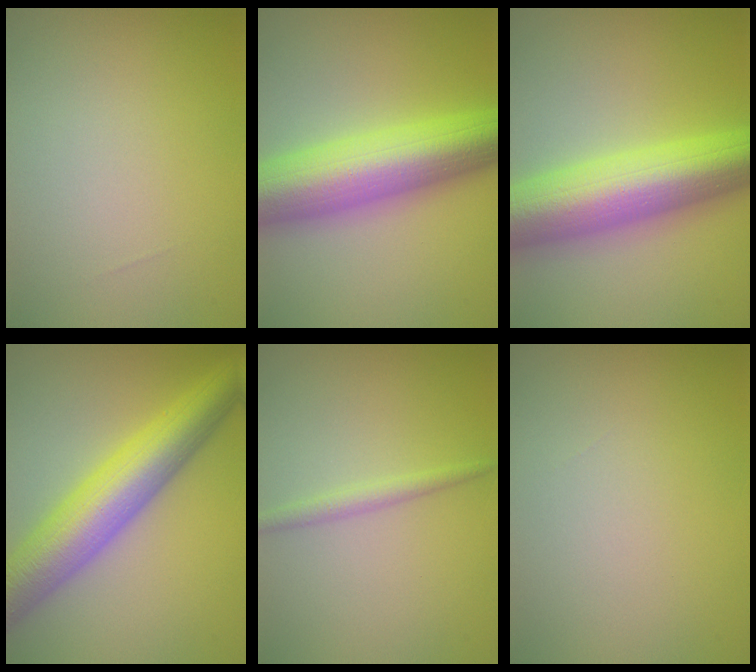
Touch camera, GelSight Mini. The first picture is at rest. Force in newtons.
{"total": 10.3, "press": 10.3, "slide": 0.2}
{"total": 10.7, "press": 10.7, "slide": 0.1}
{"total": 8.7, "press": 8.7, "slide": 0.3}
{"total": 1.4, "press": 1.4, "slide": 0.1}
{"total": 0.0}